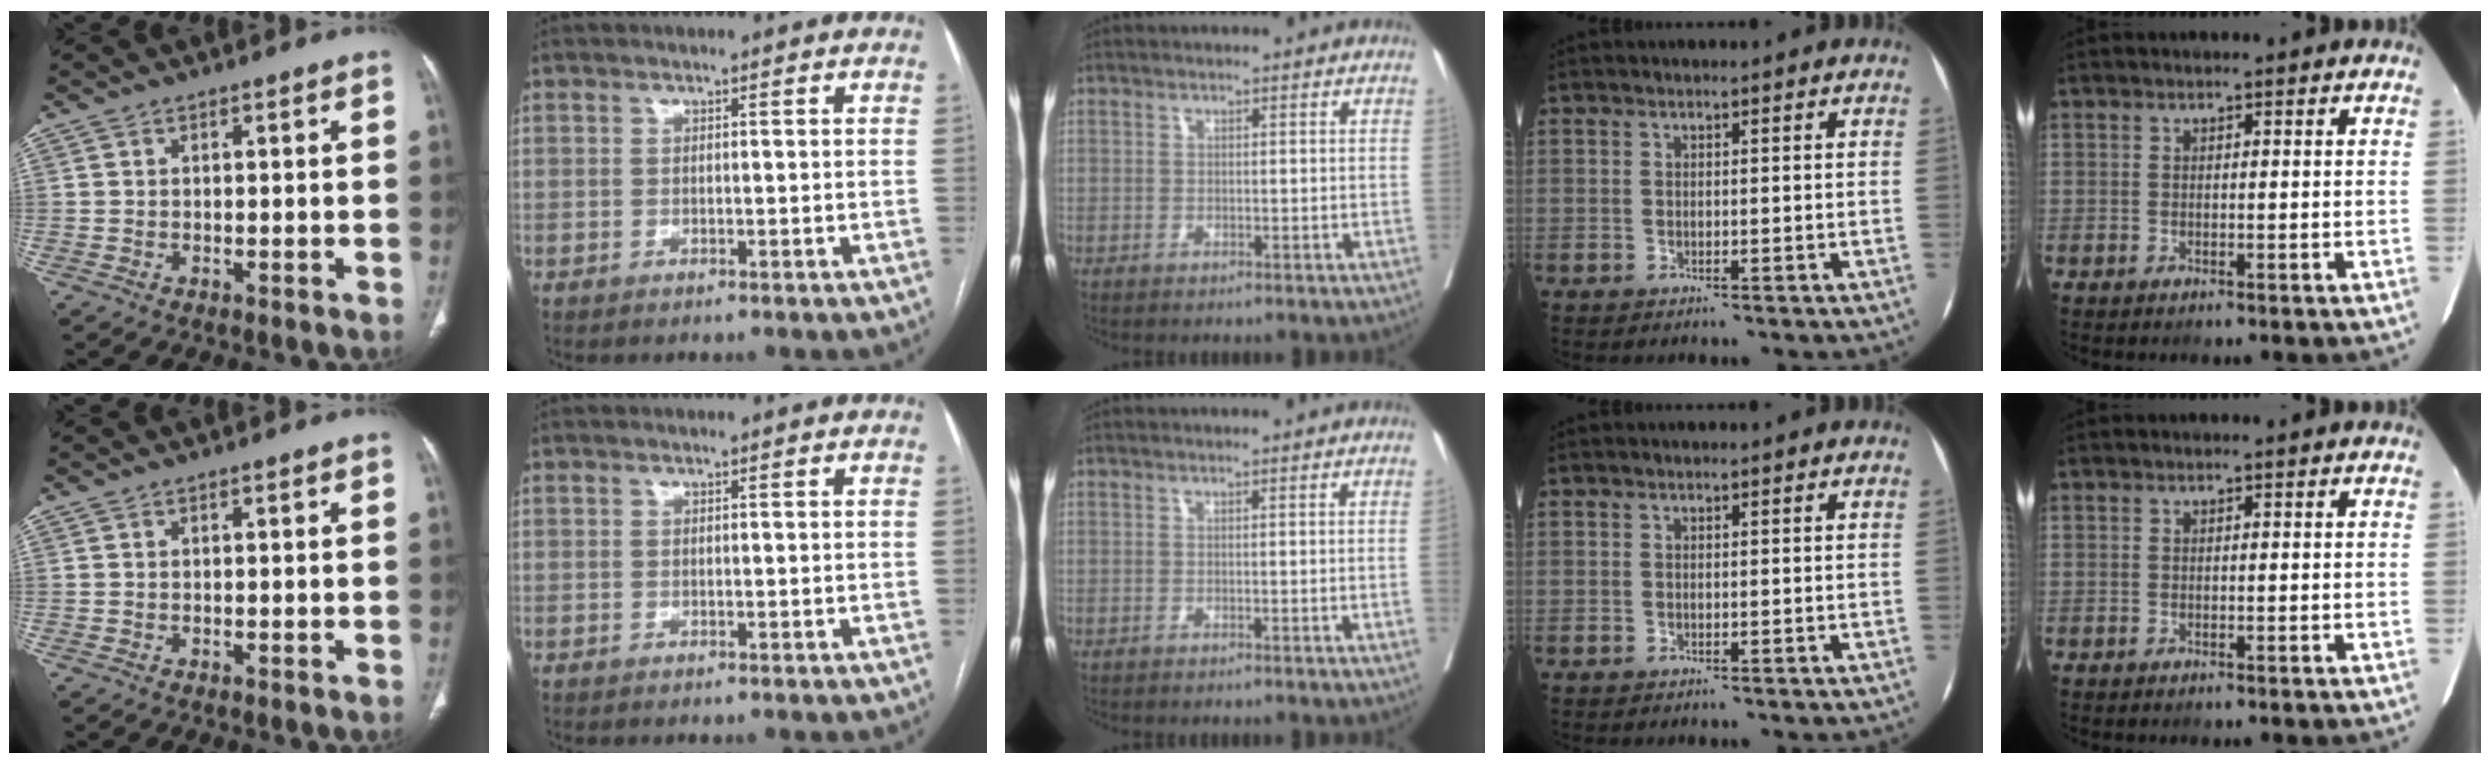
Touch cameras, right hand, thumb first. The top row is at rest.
{"middle": {"total": 1.1, "force": [-0.1, -0.5, 1.1], "torque": [-0.012, 0.001, 0.000]}}